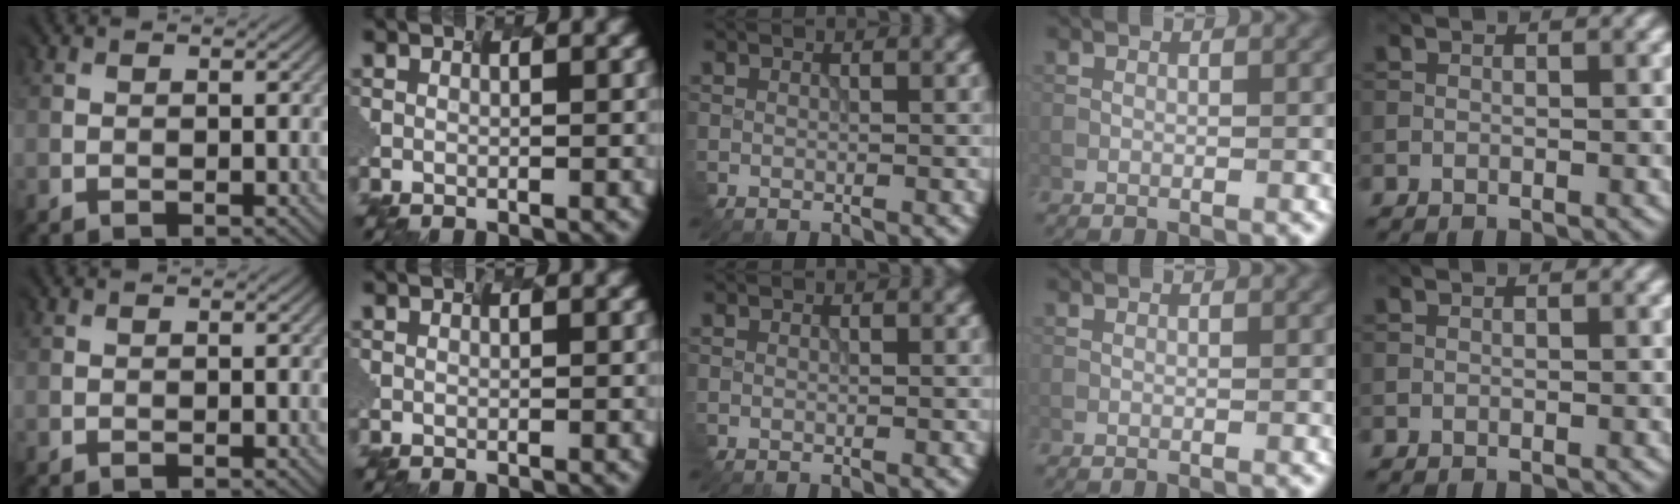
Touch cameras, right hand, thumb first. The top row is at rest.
{}